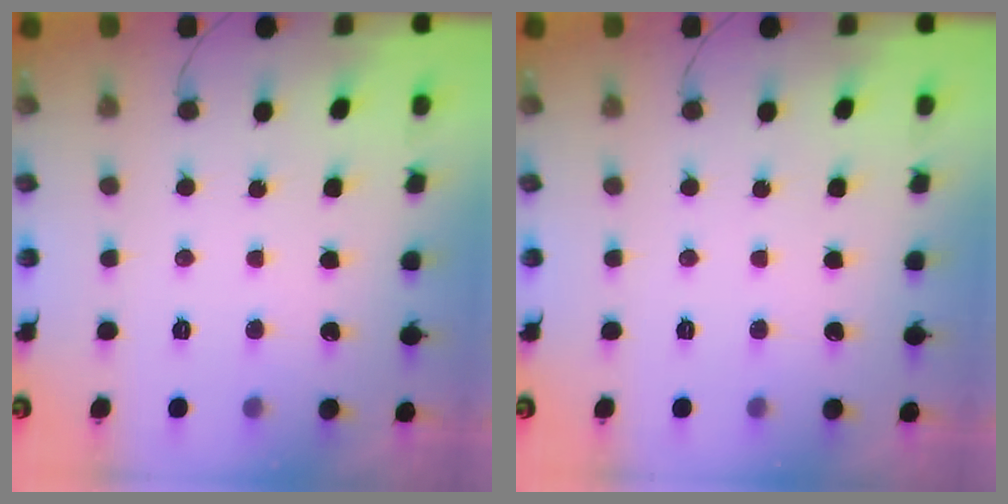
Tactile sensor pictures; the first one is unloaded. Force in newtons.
{"total": 0.0}